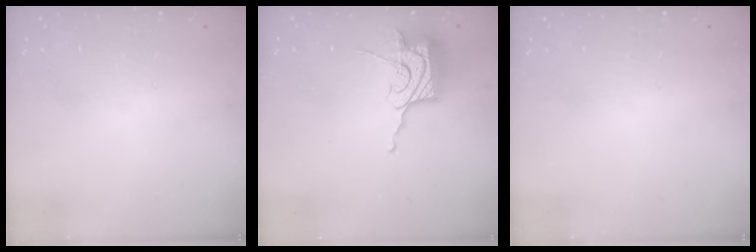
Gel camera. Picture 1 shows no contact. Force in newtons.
{"total": 17.2, "press": 17.1, "slide": 0.7}
{"total": 0.0}